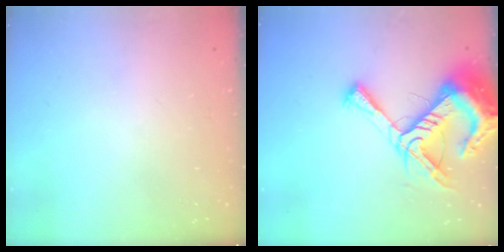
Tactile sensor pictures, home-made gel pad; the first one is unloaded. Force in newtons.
{"total": 17.4, "press": 17.3, "slide": 1.8}